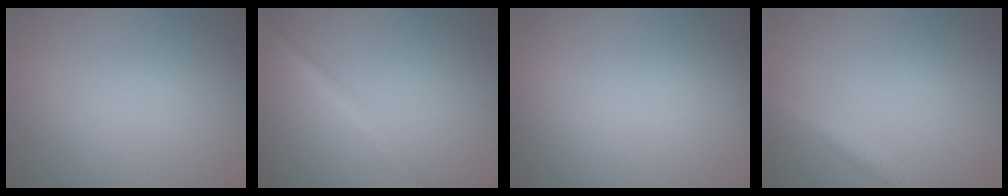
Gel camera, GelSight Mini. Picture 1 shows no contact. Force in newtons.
{"total": 2.3, "press": 2.3, "slide": 0.1}
{"total": 0.0}
{"total": 2.6, "press": 2.6, "slide": 0.1}